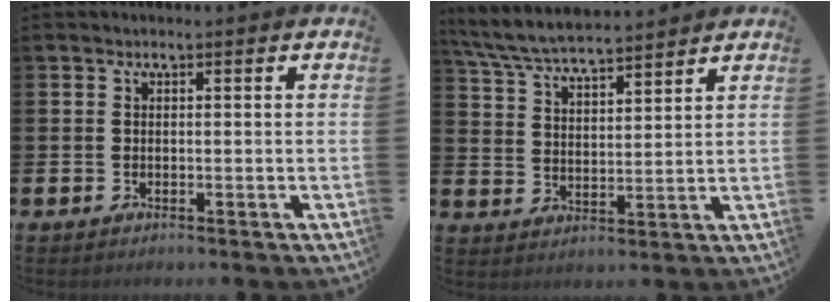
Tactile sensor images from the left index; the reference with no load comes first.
{"total": 6.6, "force": [6.4, 0.7, 1.5], "torque": [-0.055, -0.032, 0.114]}